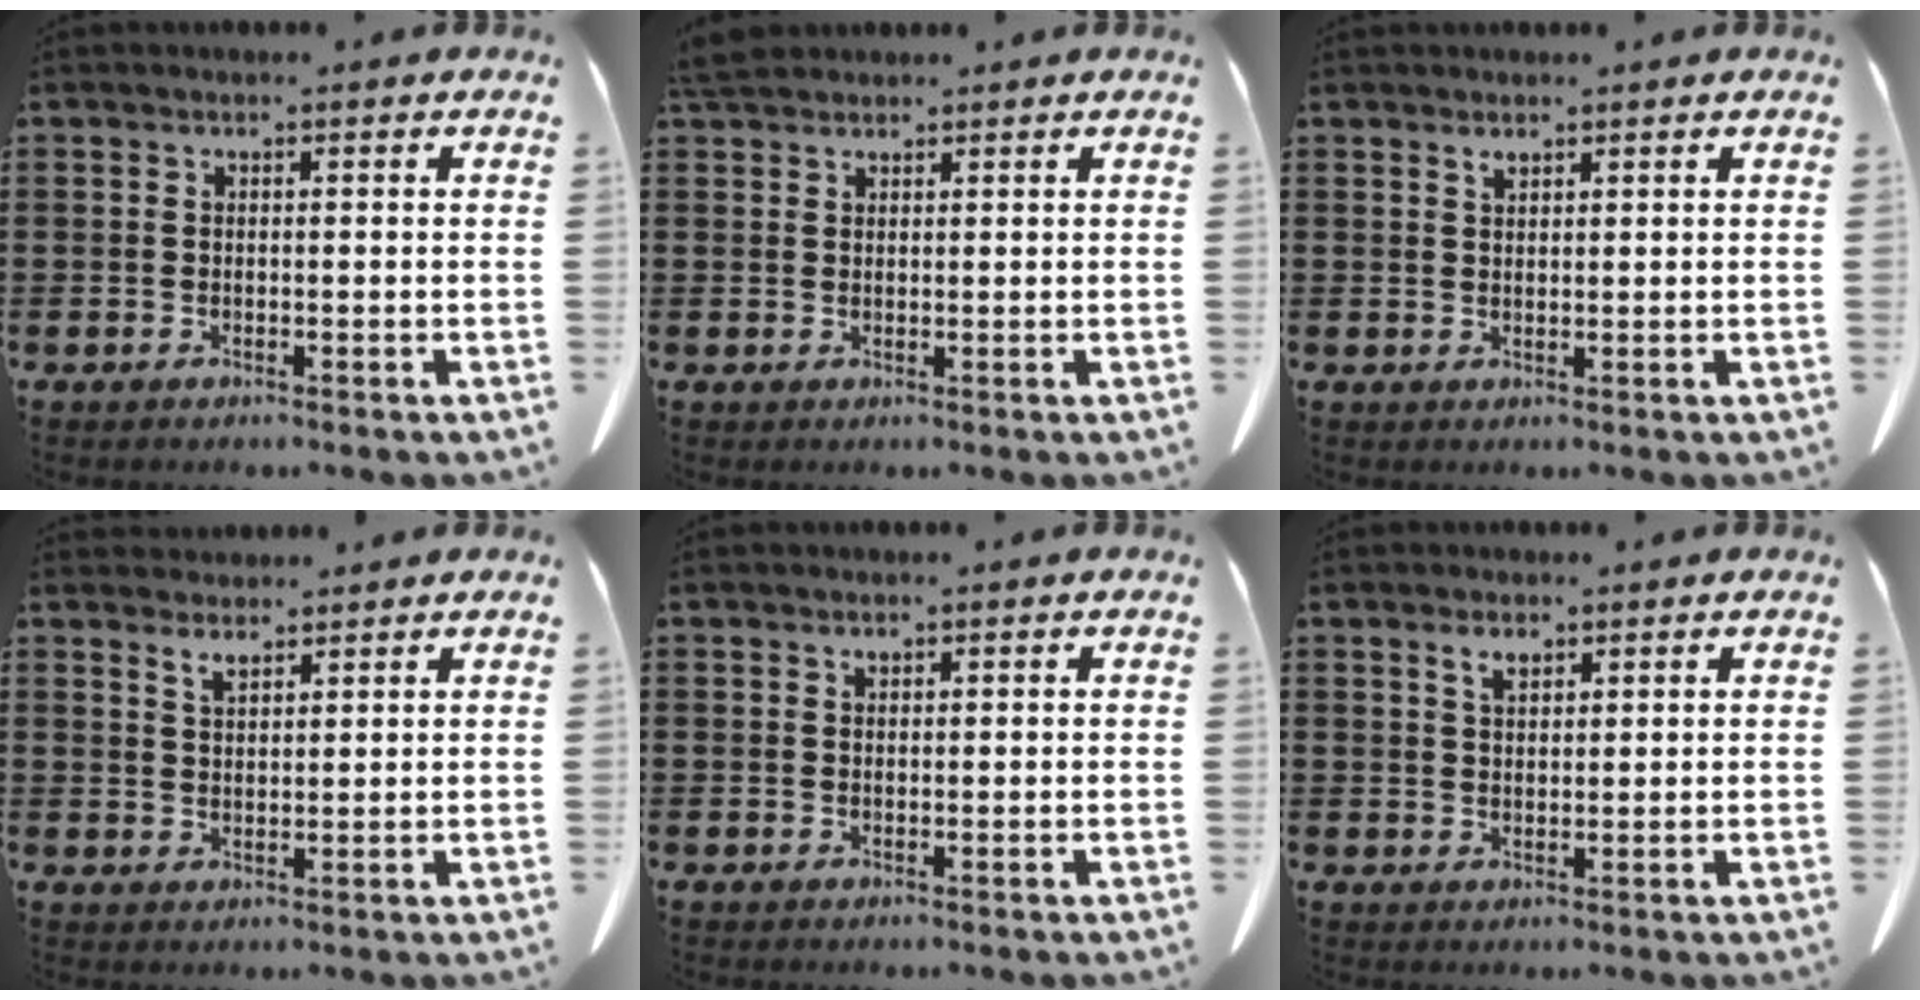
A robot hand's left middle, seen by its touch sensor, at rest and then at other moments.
{"total": 3.3, "force": [2.8, 1.1, 1.2], "torque": [-0.033, 0.001, 0.056]}
{"total": 1.1, "force": [1.0, 0.3, 0.4], "torque": [-0.011, 0.000, 0.019]}
{"total": 2.5, "force": [2.2, 0.7, 0.9], "torque": [-0.021, 0.000, 0.042]}
{"total": 0.5, "force": [0.4, 0.2, 0.2], "torque": [-0.005, 0.000, 0.009]}
{"total": 2.2, "force": [1.6, 0.9, 1.2], "torque": [-0.027, 0.003, 0.028]}